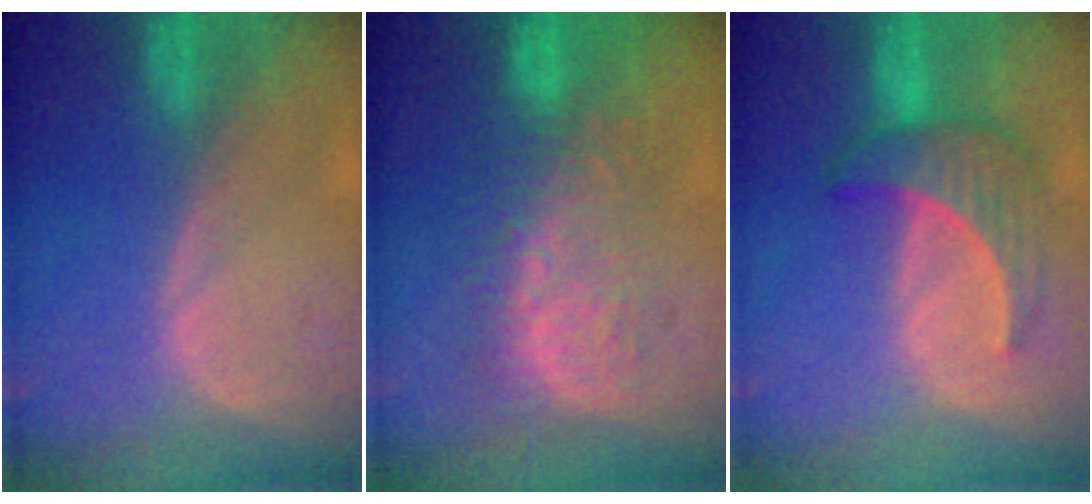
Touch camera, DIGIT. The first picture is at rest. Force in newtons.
{"total": 9.1, "press": 8.4, "slide": 3.5}
{"total": 6.2, "press": 5.9, "slide": 1.7}